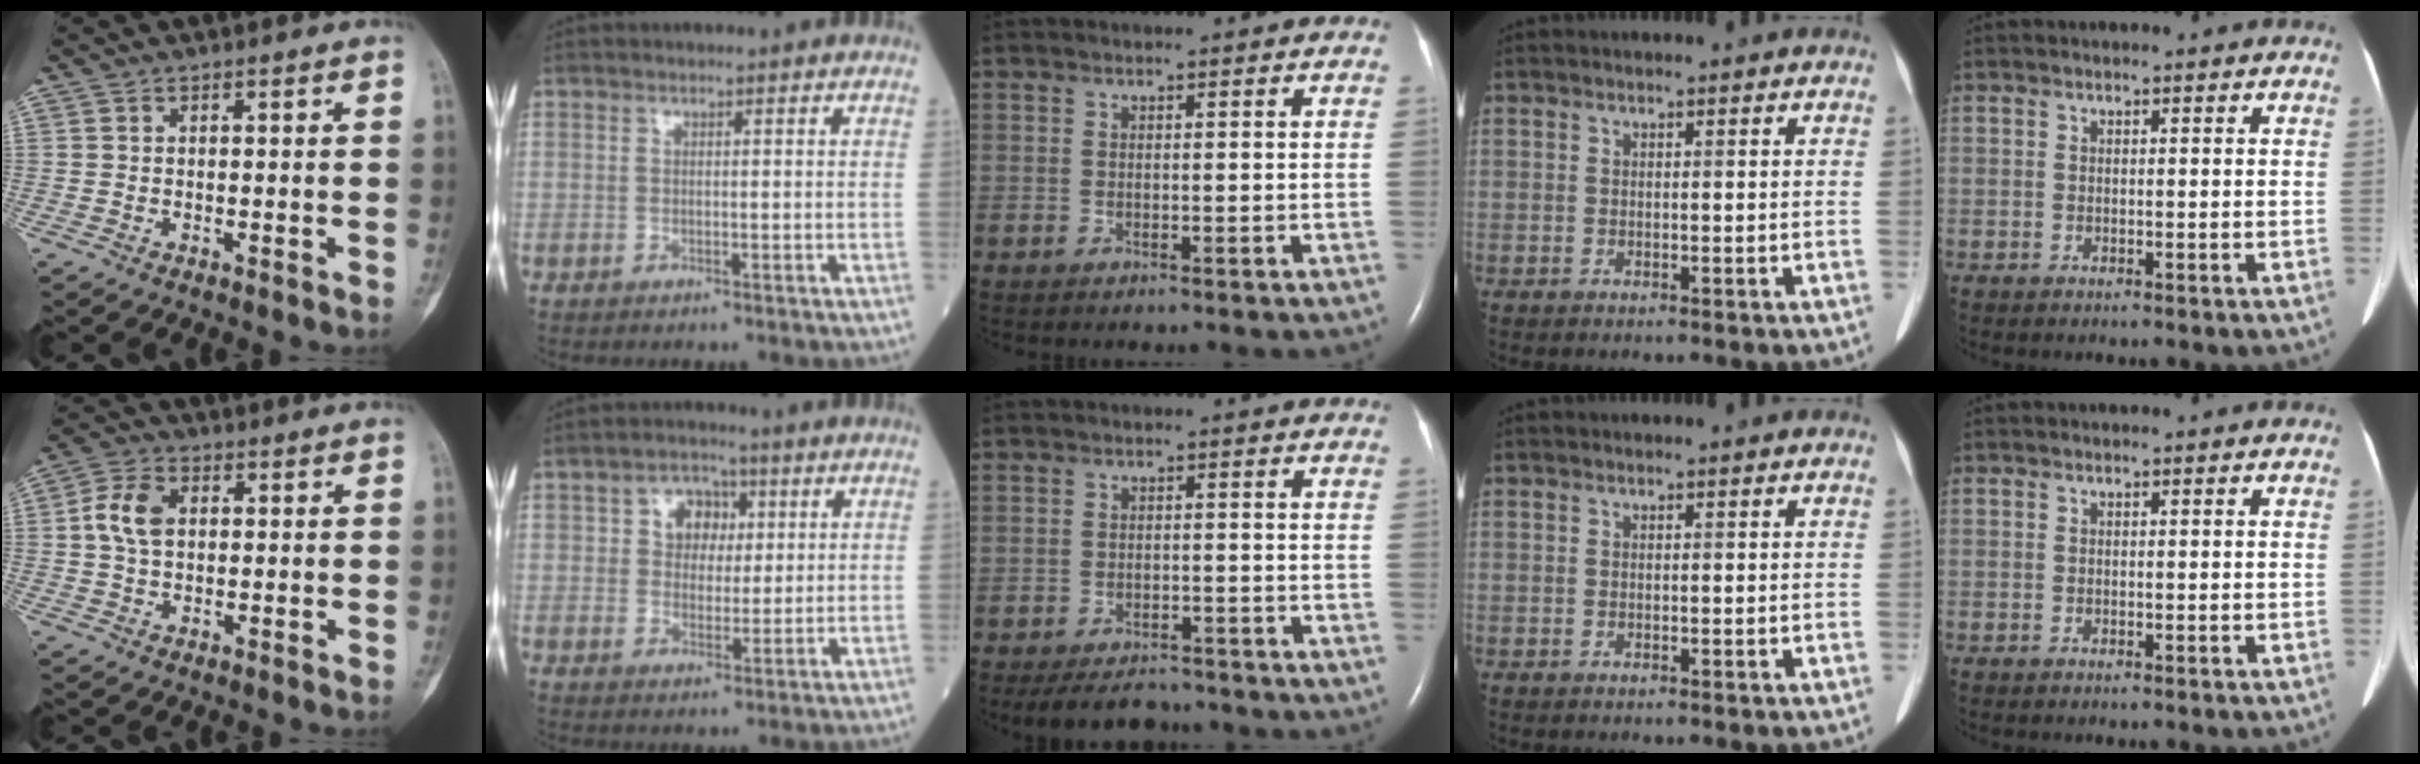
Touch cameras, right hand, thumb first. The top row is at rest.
{"thumb": {"total": 6.5, "force": [0.8, 4.4, 4.8], "torque": [-0.097, 0.012, 0.011]}, "index": {"total": 6.1, "force": [1.7, 5.0, 3.0], "torque": [-0.044, 0.018, 0.030]}, "middle": {"total": 6.7, "force": [-6.1, 2.3, 1.7], "torque": [-0.025, -0.007, -0.085]}}